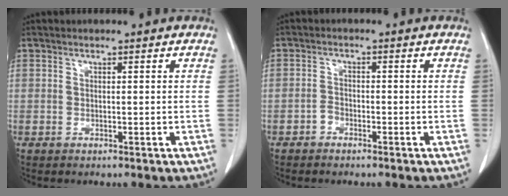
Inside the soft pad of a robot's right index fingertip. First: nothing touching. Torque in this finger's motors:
{"motor_torque": [-0.13, -0.15, 0.02, -0.02]}